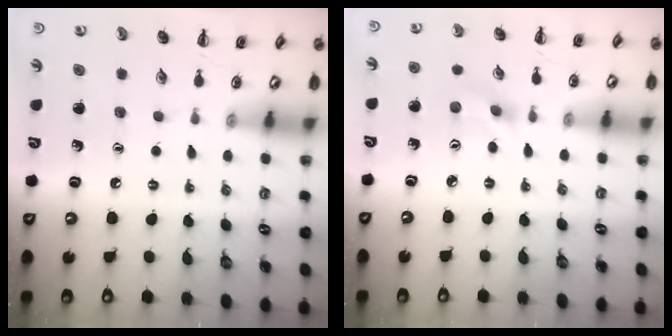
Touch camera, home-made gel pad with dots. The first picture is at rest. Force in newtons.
{"total": 1.6, "press": 1.5, "slide": 0.5}